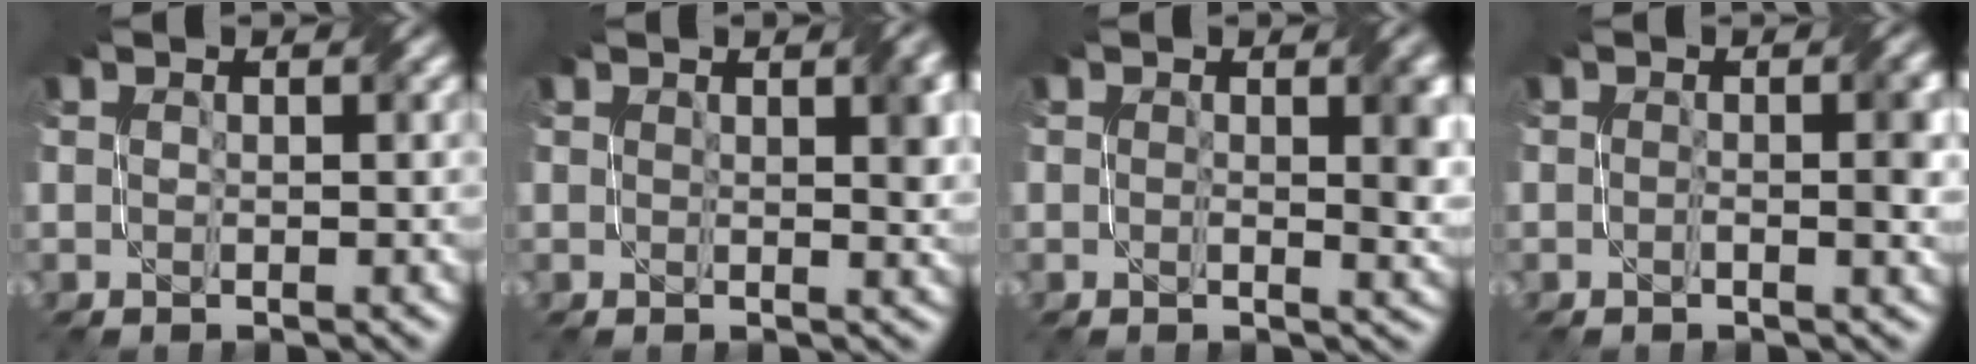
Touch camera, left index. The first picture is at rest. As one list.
[{"total": 2.9, "force": [1.1, 0.9, 2.5], "torque": [-0.029, 0.001, 0.018]}, {"total": 3.6, "force": [0.6, 1.1, 3.3], "torque": [-0.042, 0.000, 0.009]}, {"total": 2.5, "force": [-0.1, 0.5, 2.5], "torque": [-0.036, 0.000, -0.004]}]